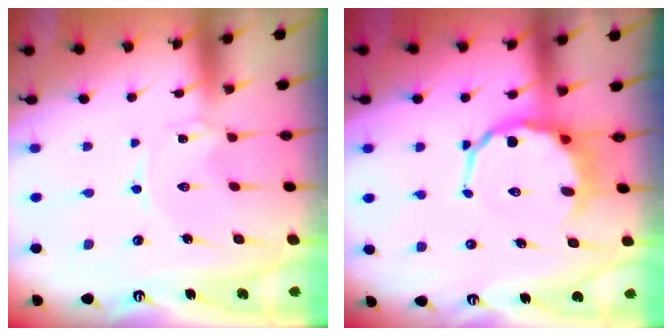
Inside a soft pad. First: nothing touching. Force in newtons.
{"total": 7.2, "press": 6.9, "slide": 2.3}